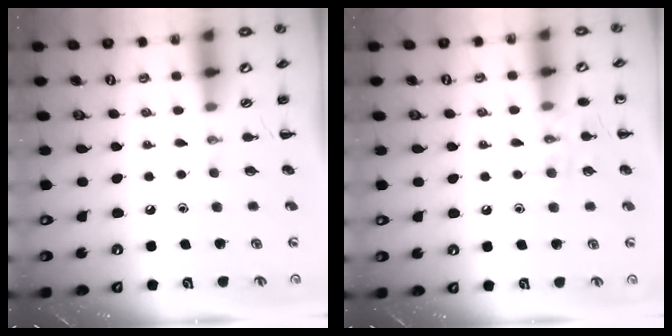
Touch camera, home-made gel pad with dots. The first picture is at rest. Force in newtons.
{"total": 8.2, "press": 8.1, "slide": 1.4}